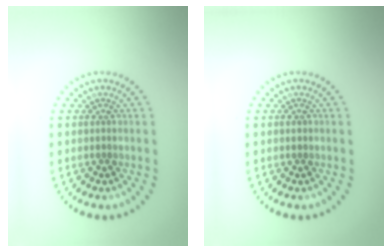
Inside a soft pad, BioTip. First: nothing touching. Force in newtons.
{"total": 0.7, "press": 0.7, "slide": 0.2}